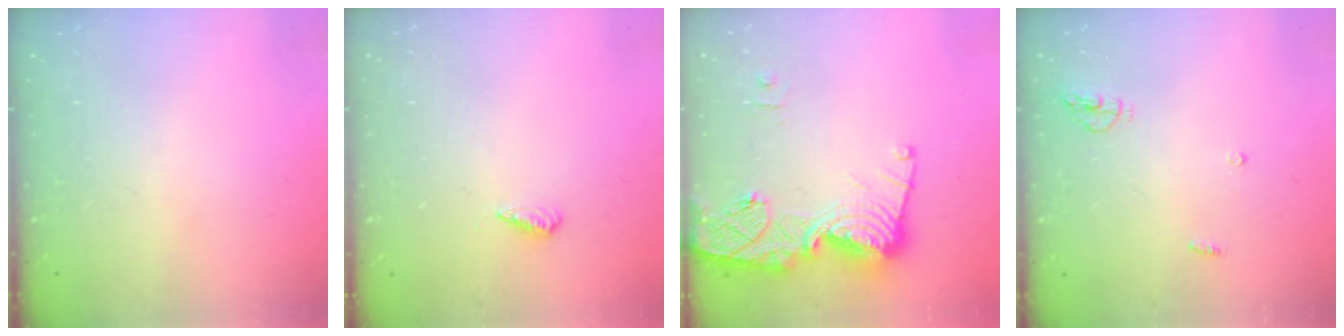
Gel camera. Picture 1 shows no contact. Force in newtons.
{"total": 3.6, "press": 3.4, "slide": 1.2}
{"total": 17.9, "press": 17.8, "slide": 1.7}
{"total": 5.0, "press": 4.9, "slide": 0.2}